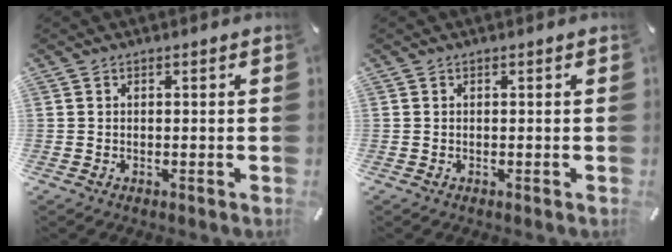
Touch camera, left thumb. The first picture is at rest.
{"total": 0.0}